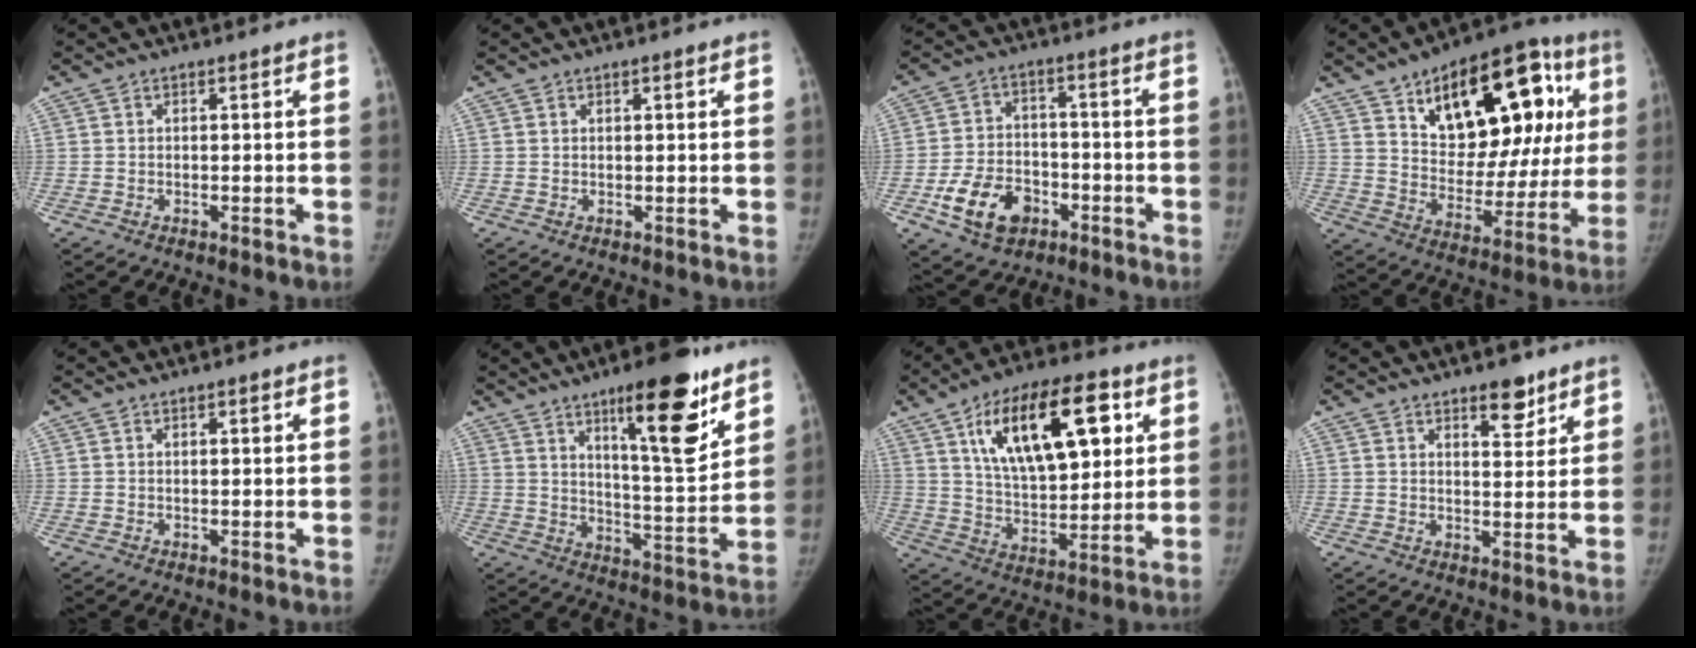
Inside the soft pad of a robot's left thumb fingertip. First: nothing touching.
{"total": 0.8, "force": [0.4, 0.3, 0.7], "torque": [-0.010, 0.000, 0.007]}
{"total": 11.4, "force": [-5.1, 7.9, 6.5], "torque": [-0.097, 0.025, -0.083]}
{"total": 27.3, "force": [10.7, 13.9, 20.9], "torque": [-0.250, -0.001, 0.162]}
{"total": 1.0, "force": [0.5, 0.3, 0.8], "torque": [-0.012, 0.000, 0.008]}
{"total": 18.0, "force": [10.7, 4.4, 13.8], "torque": [-0.171, -0.069, 0.168]}
{"total": 22.7, "force": [8.9, 10.6, 18.0], "torque": [-0.258, -0.023, 0.151]}
{"total": 5.8, "force": [4.0, 2.4, 3.4], "torque": [-0.026, -0.027, 0.058]}